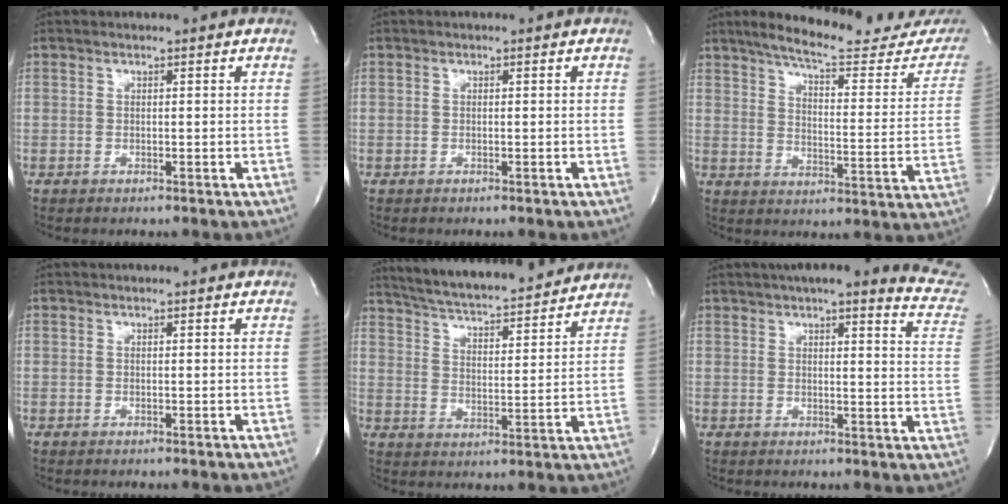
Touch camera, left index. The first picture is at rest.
{"total": 0.0}
{"total": 21.2, "force": [18.8, 3.8, 9.0], "torque": [-0.116, -0.050, 0.229]}
{"total": 2.0, "force": [1.9, 0.1, 0.4], "torque": [-0.012, 0.013, 0.018]}
{"total": 19.5, "force": [18.0, 2.2, 7.2], "torque": [-0.123, 0.005, 0.258]}
{"total": 17.7, "force": [16.3, 1.8, 6.7], "torque": [-0.073, -0.054, 0.168]}